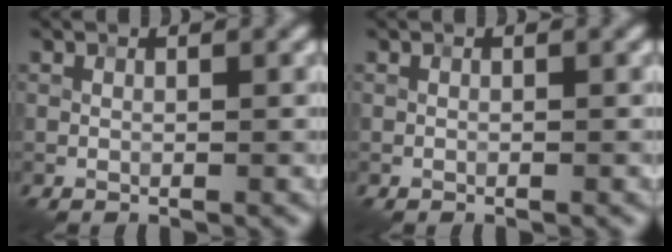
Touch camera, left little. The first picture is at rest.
{"total": 0.0}